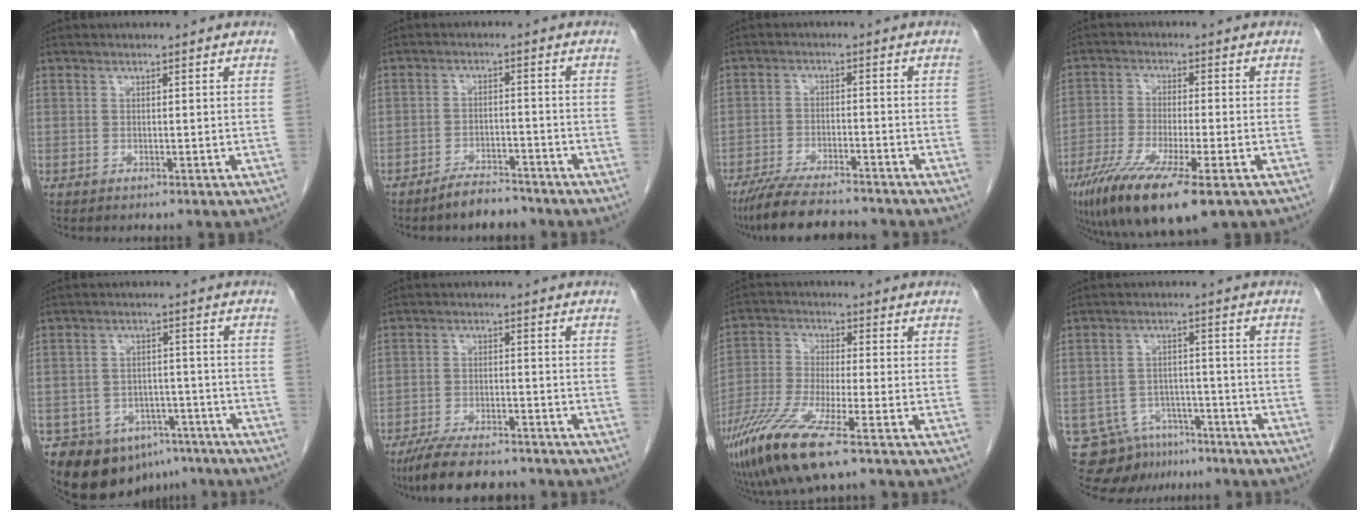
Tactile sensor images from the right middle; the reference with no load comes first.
{"total": 4.7, "force": [-4.1, 1.3, 1.7], "torque": [-0.036, -0.003, -0.067]}
{"total": 10.9, "force": [-9.6, 1.5, 5.0], "torque": [-0.089, -0.023, -0.153]}
{"total": 13.9, "force": [-8.5, 2.2, 10.8], "torque": [-0.205, -0.041, -0.142]}
{"total": 11.7, "force": [-8.1, 7.4, 3.9], "torque": [-0.058, 0.022, -0.113]}
{"total": 10.8, "force": [-9.2, 2.6, 5.1], "torque": [-0.092, -0.018, -0.145]}
{"total": 12.1, "force": [-7.1, 1.2, 9.7], "torque": [-0.212, -0.032, -0.135]}
{"total": 10.6, "force": [-8.4, 6.1, 2.1], "torque": [-0.044, 0.011, -0.120]}